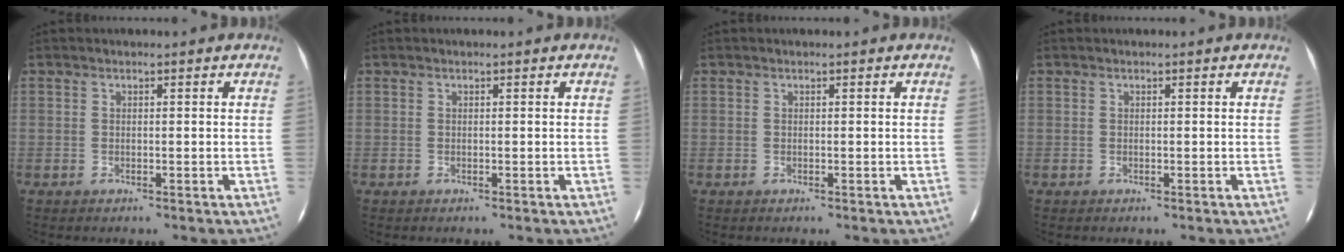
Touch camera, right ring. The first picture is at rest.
{"total": 0.0}
{"total": 0.0}
{"total": 0.0}